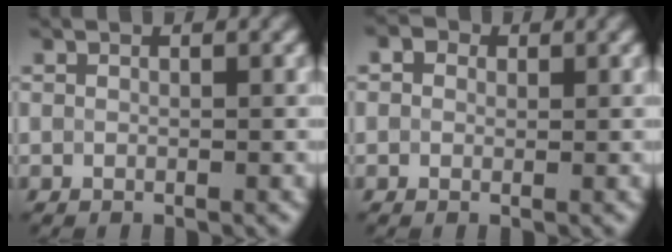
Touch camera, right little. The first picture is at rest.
{"total": 1.7, "force": [0.7, 1.3, 0.8], "torque": [-0.009, 0.004, -0.005]}